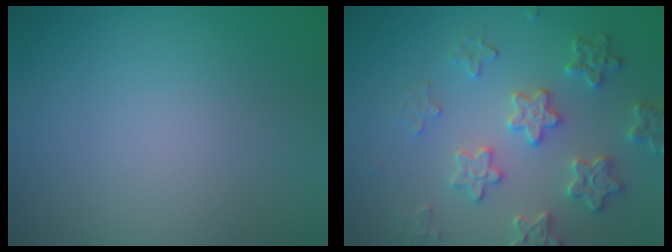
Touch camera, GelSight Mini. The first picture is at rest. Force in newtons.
{"total": 3.6, "press": 3.6, "slide": 0.8}